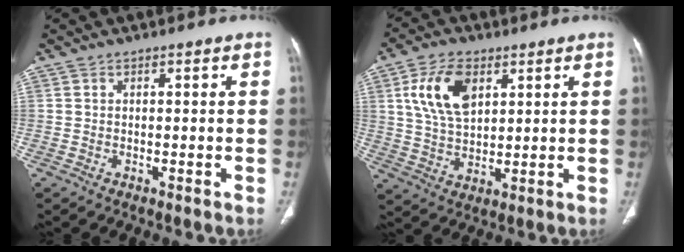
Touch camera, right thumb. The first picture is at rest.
{"total": 11.3, "force": [4.2, 6.5, 8.2], "torque": [-0.144, -0.010, 0.085]}